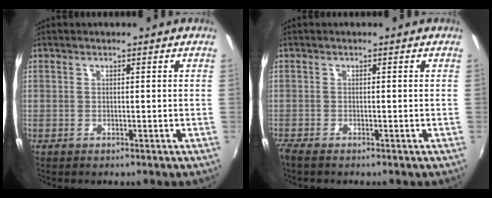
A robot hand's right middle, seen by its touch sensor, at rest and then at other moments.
{"total": 1.4, "force": [-1.2, 0.2, 0.7], "torque": [-0.016, -0.007, -0.025]}